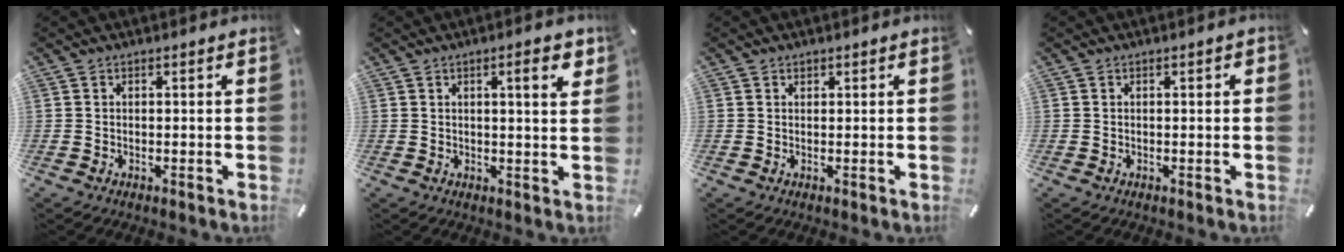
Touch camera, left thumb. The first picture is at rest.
{"total": 5.9, "force": [2.3, 1.1, 5.3], "torque": [-0.075, -0.007, 0.029]}
{"total": 0.6, "force": [0.4, 0.4, 0.1], "torque": [0.000, 0.001, 0.007]}
{"total": 0.8, "force": [0.0, 0.3, 0.7], "torque": [-0.014, 0.003, -0.001]}